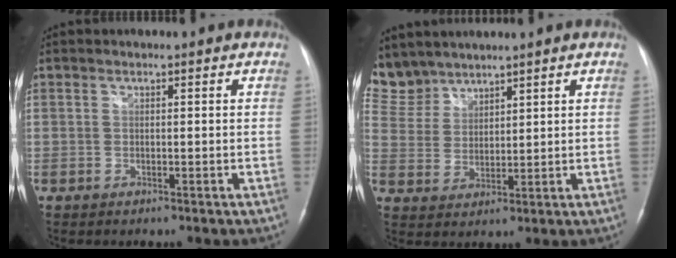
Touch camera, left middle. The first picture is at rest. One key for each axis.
{"total": 7.9, "fx": 7.2, "fy": 3.2, "fz": 0.0, "tx": -0.010, "ty": 0.010, "tz": 0.160}